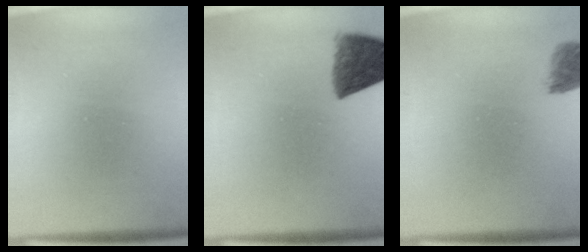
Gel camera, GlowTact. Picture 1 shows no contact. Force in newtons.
{"total": 9.1}
{"total": 4.1}